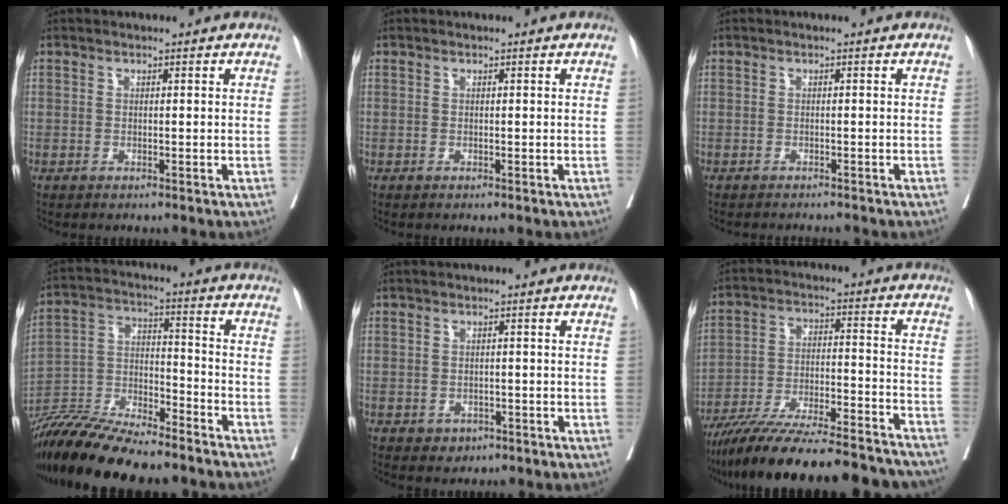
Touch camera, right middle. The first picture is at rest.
{"total": 0.0}
{"total": 3.3, "force": [-3.2, 0.4, 0.8], "torque": [-0.003, -0.006, -0.041]}
{"total": 17.8, "force": [-15.6, 2.7, 8.2], "torque": [-0.162, -0.013, -0.278]}
{"total": 2.0, "force": [-1.1, 1.6, 0.5], "torque": [-0.007, 0.005, -0.009]}
{"total": 26.7, "force": [-23.7, 3.3, 11.7], "torque": [-0.147, -0.018, -0.348]}